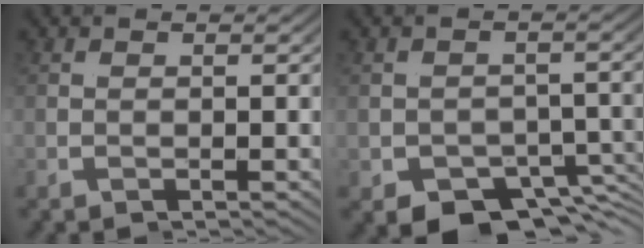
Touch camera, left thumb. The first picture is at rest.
{"total": 5.1, "force": [-1.9, 3.8, 2.9], "torque": [-0.049, -0.024, -0.027]}